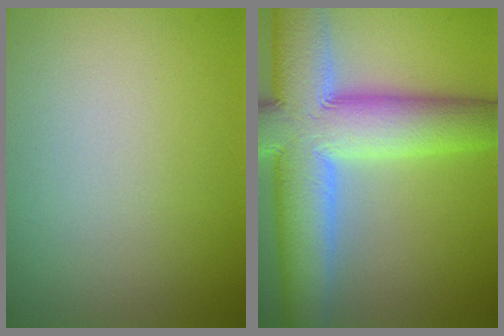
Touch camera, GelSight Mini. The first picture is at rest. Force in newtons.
{"total": 12.7, "press": 12.7, "slide": 0.8}